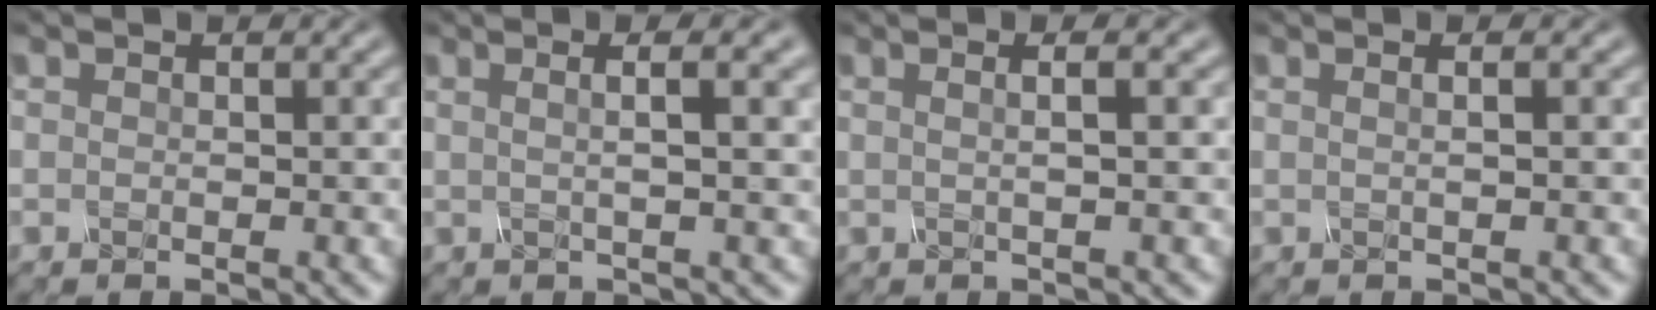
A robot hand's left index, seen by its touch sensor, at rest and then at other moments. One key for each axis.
{"total": 5.2, "fx": 1.9, "fy": 1.8, "fz": 4.5, "tx": -0.048, "ty": 0.025, "tz": -0.006}
{"total": 3.4, "fx": 0.9, "fy": 1.5, "fz": 2.9, "tx": -0.020, "ty": 0.019, "tz": -0.022}
{"total": 2.7, "fx": 0.8, "fy": 1.5, "fz": 2.2, "tx": -0.008, "ty": 0.019, "tz": -0.022}